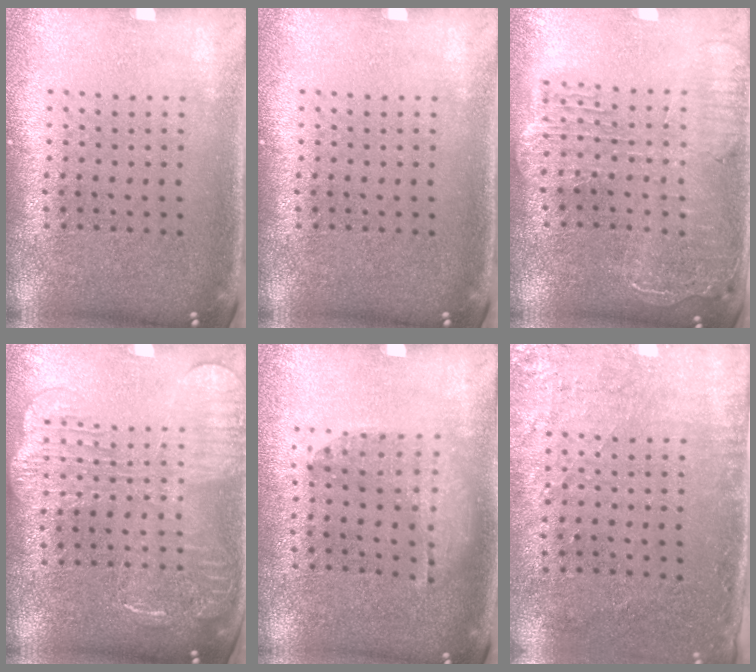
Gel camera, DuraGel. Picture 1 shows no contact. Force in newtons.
{"total": 0.0}
{"total": 2.2, "press": 2.0, "slide": 1.0}
{"total": 2.0, "press": 2.0, "slide": 0.4}
{"total": 1.2, "press": 0.9, "slide": 0.9}
{"total": 2.8, "press": 2.3, "slide": 1.6}